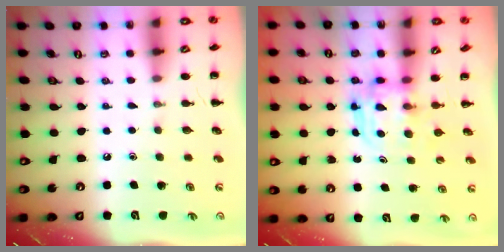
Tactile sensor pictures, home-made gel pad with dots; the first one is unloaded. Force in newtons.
{"total": 3.6, "press": 3.6, "slide": 0.2}